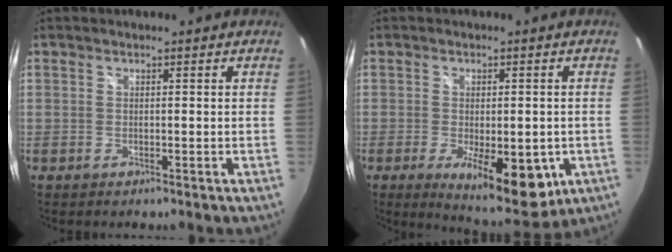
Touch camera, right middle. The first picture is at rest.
{"total": 13.1, "force": [-4.9, 5.2, 10.9], "torque": [-0.163, -0.033, -0.059]}